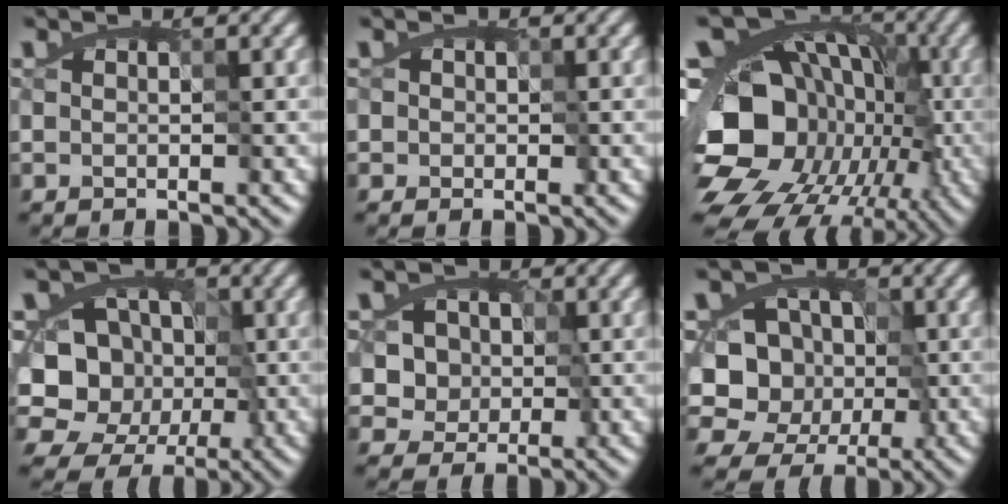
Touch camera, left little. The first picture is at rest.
{"total": 1.2, "force": [0.1, 1.1, 0.2], "torque": [-0.013, 0.003, 0.008]}
{"total": 17.8, "force": [-5.6, 14.0, 9.4], "torque": [-0.166, 0.015, -0.114]}
{"total": 10.7, "force": [-4.2, 9.3, 3.3], "torque": [-0.044, 0.008, -0.082]}
{"total": 5.1, "force": [-0.2, 4.5, 2.4], "torque": [-0.014, 0.006, -0.015]}
{"total": 9.7, "force": [-4.1, 8.4, 2.6], "torque": [-0.032, 0.012, -0.079]}